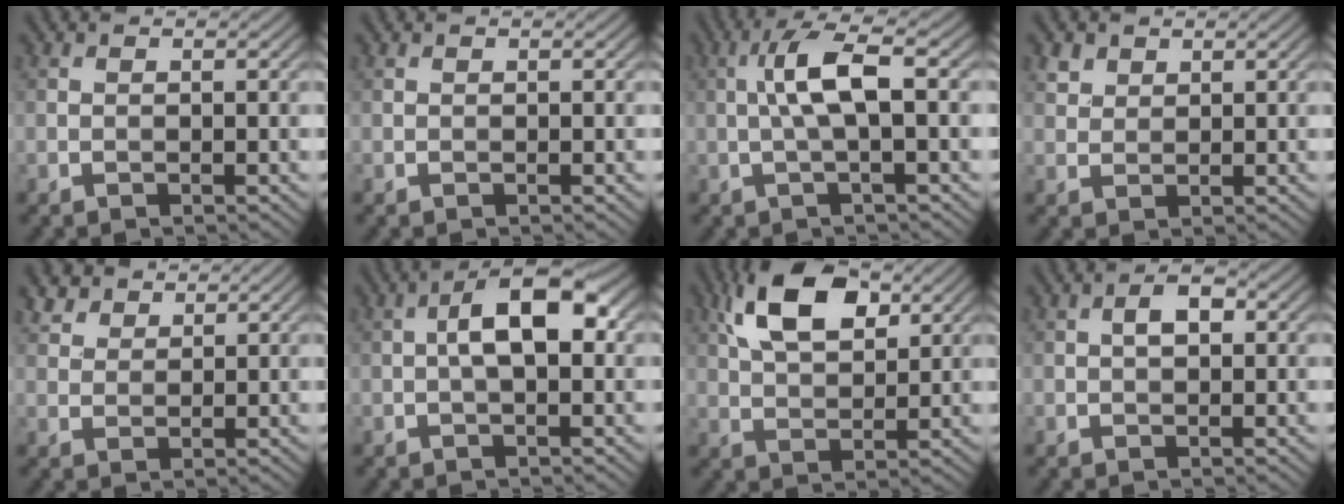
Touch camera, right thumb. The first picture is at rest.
{"total": 0.0}
{"total": 5.6, "force": [0.2, 1.1, 5.5], "torque": [-0.110, 0.018, -0.003]}
{"total": 2.1, "force": [1.4, 1.4, 0.6], "torque": [-0.017, 0.000, 0.030]}
{"total": 3.2, "force": [2.5, 1.7, 1.0], "torque": [-0.028, 0.004, 0.058]}
{"total": 6.8, "force": [0.3, 2.9, 6.1], "torque": [-0.104, 0.014, -0.003]}
{"total": 9.6, "force": [4.6, 4.7, 7.0], "torque": [-0.147, 0.016, 0.086]}
{"total": 2.5, "force": [0.3, 1.3, 2.0], "torque": [-0.034, 0.007, 0.002]}